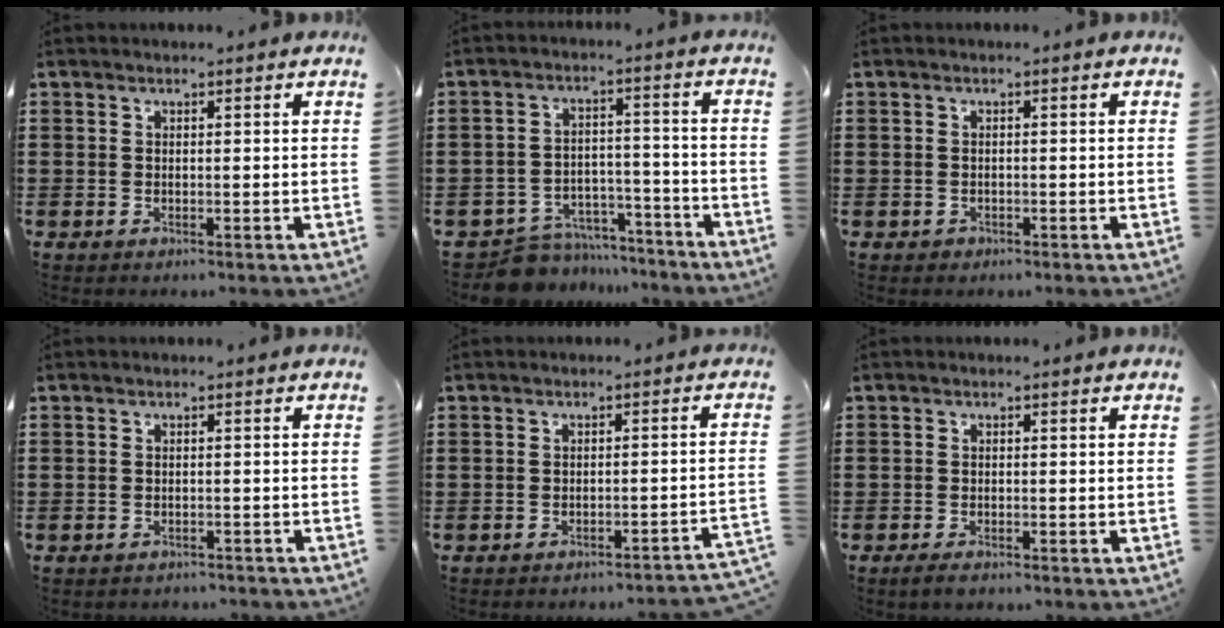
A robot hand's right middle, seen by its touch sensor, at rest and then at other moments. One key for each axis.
{"total": 7.5, "fx": -7.2, "fy": 1.9, "fz": 0.6, "tx": -0.017, "ty": 0.025, "tz": -0.144}
{"total": 0.7, "fx": -0.5, "fy": 0.5, "fz": 0.0, "tx": -0.001, "ty": 0.004, "tz": -0.011}
{"total": 1.4, "fx": -1.4, "fy": 0.3, "fz": -0.1, "tx": -0.004, "ty": 0.002, "tz": -0.031}
{"total": 2.1, "fx": -2.1, "fy": -0.2, "fz": 0.5, "tx": -0.012, "ty": 0.002, "tz": -0.045}
{"total": 1.6, "fx": -1.2, "fy": 0.6, "fz": 0.8, "tx": -0.024, "ty": -0.002, "tz": -0.026}